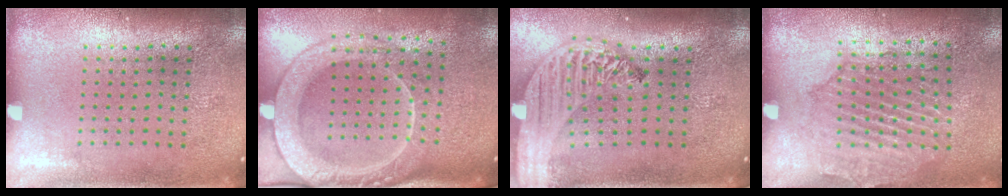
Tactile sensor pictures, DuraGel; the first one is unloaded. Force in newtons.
{"total": 2.4, "press": 2.1, "slide": 1.2}
{"total": 2.8, "press": 2.3, "slide": 1.6}
{"total": 1.6, "press": 1.6, "slide": 0.2}